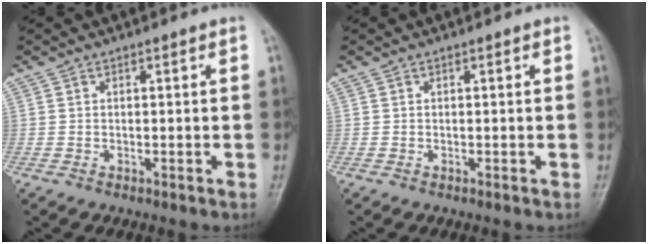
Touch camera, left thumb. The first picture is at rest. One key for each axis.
{"total": 0.0}